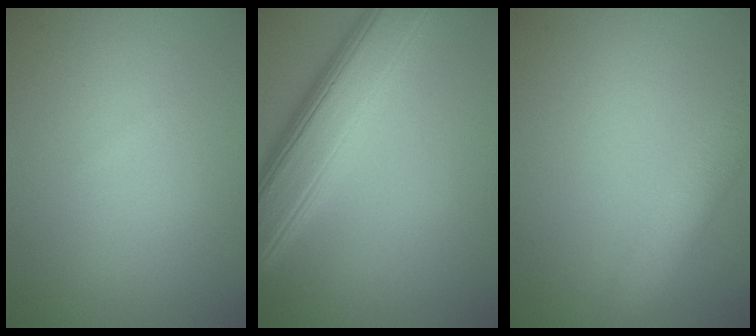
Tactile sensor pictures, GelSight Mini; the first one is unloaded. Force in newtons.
{"total": 8.7, "press": 8.7, "slide": 0.2}
{"total": 4.1, "press": 4.1, "slide": 0.4}